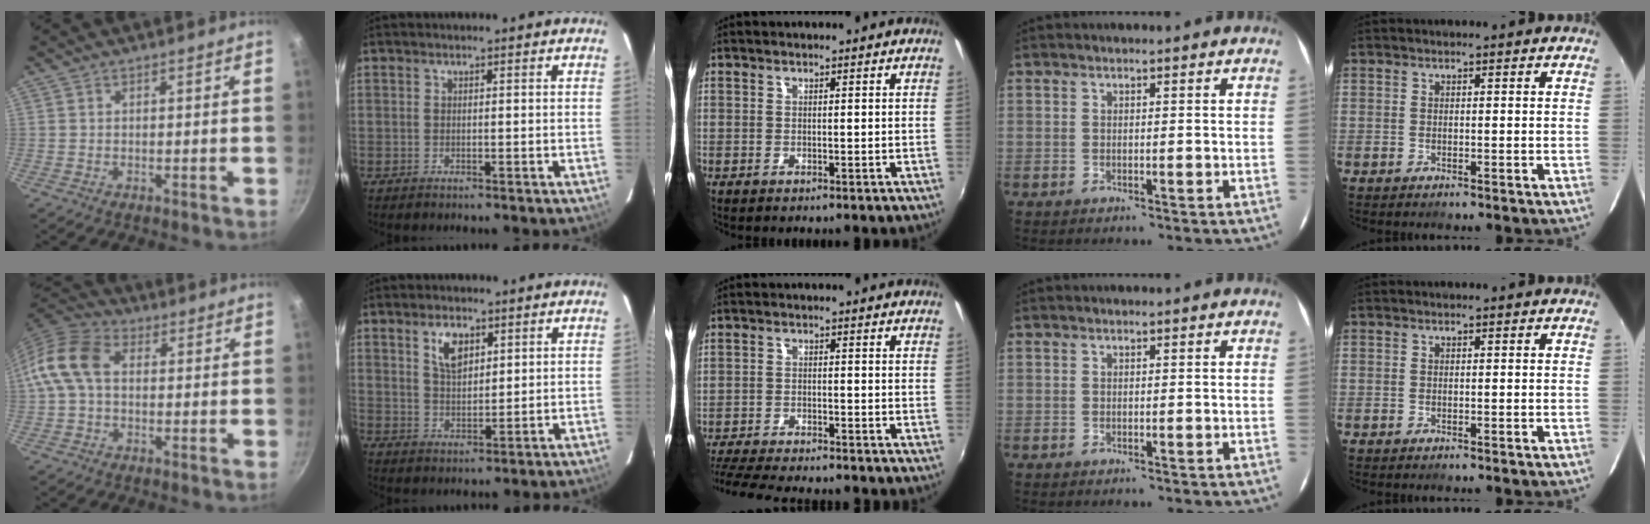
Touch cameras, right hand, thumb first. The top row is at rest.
{"thumb": {"total": 10.2, "force": [0.9, 7.1, 7.3], "torque": [-0.127, 0.025, -0.004]}, "index": {"total": 5.9, "force": [2.9, 3.0, 4.1], "torque": [-0.073, 0.006, 0.058]}, "middle": {"total": 12.5, "force": [-11.2, 1.9, 5.2], "torque": [-0.124, -0.023, -0.183]}}